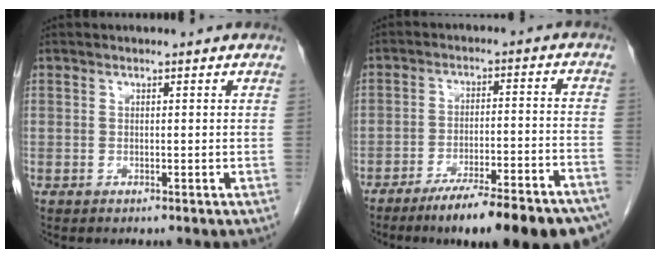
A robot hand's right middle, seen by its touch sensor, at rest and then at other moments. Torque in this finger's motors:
{"motor_torque": [1.10, -1.04, 0.74, 0.09]}